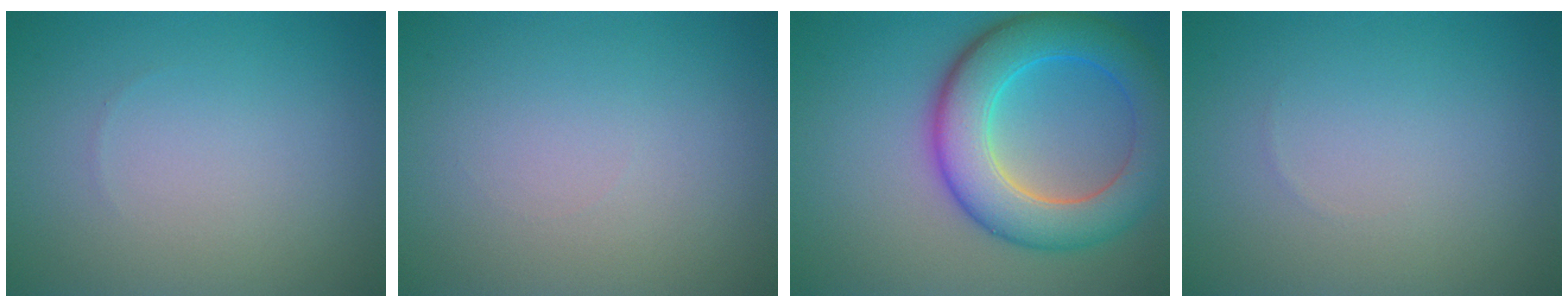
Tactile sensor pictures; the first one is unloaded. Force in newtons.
{"total": 0.0}
{"total": 8.5, "press": 8.5, "slide": 0.5}
{"total": 0.0}